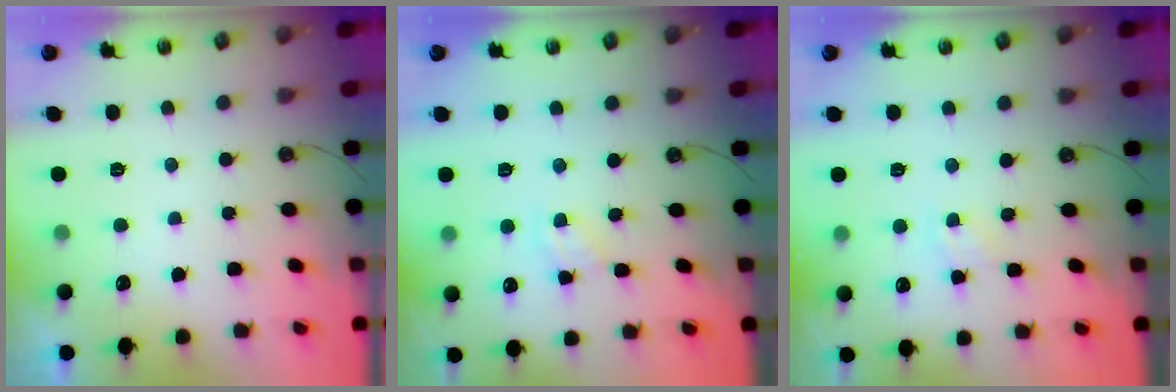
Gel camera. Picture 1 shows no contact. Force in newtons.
{"total": 2.1, "press": 2.1, "slide": 0.3}
{"total": 2.9, "press": 2.9, "slide": 0.4}